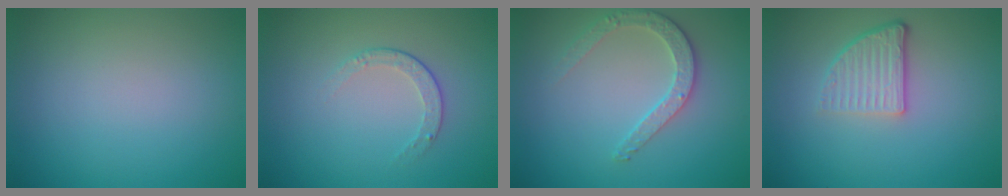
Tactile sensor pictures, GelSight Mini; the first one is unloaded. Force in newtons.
{"total": 1.6, "press": 1.2, "slide": 1.1}
{"total": 2.8, "press": 2.5, "slide": 1.2}
{"total": 3.8, "press": 2.6, "slide": 2.8}